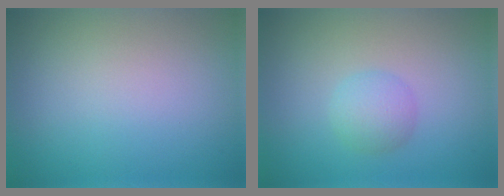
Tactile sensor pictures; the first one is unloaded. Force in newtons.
{"total": 2.1, "press": 2.1, "slide": 0.1}